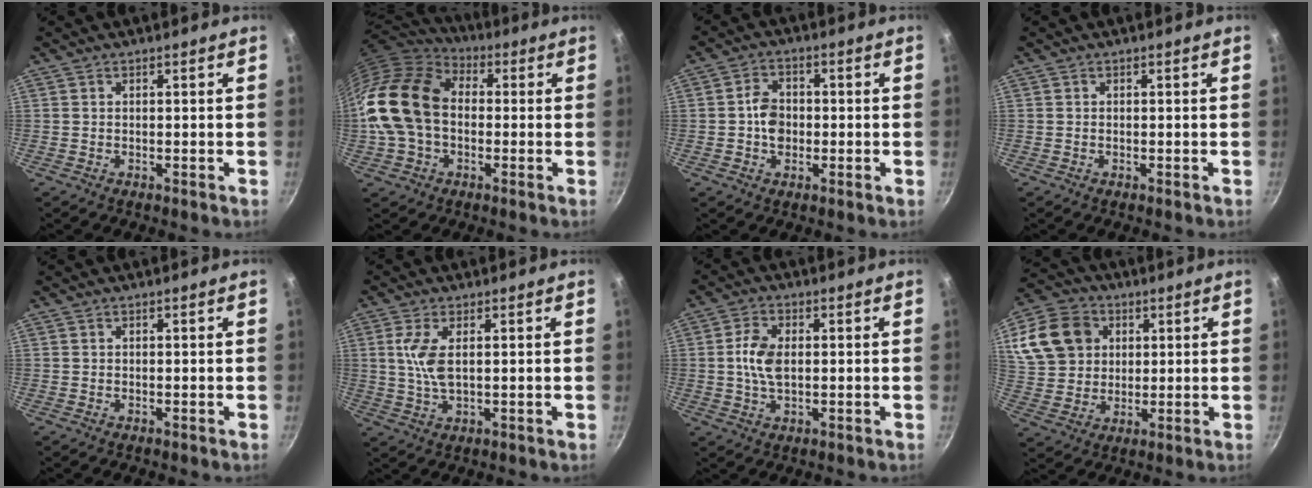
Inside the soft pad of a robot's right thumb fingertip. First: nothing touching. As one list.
[{"total": 18.5, "force": [-0.4, 13.5, 12.8], "torque": [-0.233, 0.036, -0.020]}, {"total": 5.3, "force": [-0.6, 4.1, 3.3], "torque": [-0.036, 0.014, -0.016]}, {"total": 0.0}, {"total": 0.0}, {"total": 5.9, "force": [1.1, 2.2, 5.3], "torque": [-0.116, -0.001, 0.025]}, {"total": 6.3, "force": [0.3, 3.6, 5.1], "torque": [-0.098, 0.005, 0.003]}, {"total": 16.3, "force": [5.3, 13.1, 8.0], "torque": [-0.146, 0.006, 0.097]}]